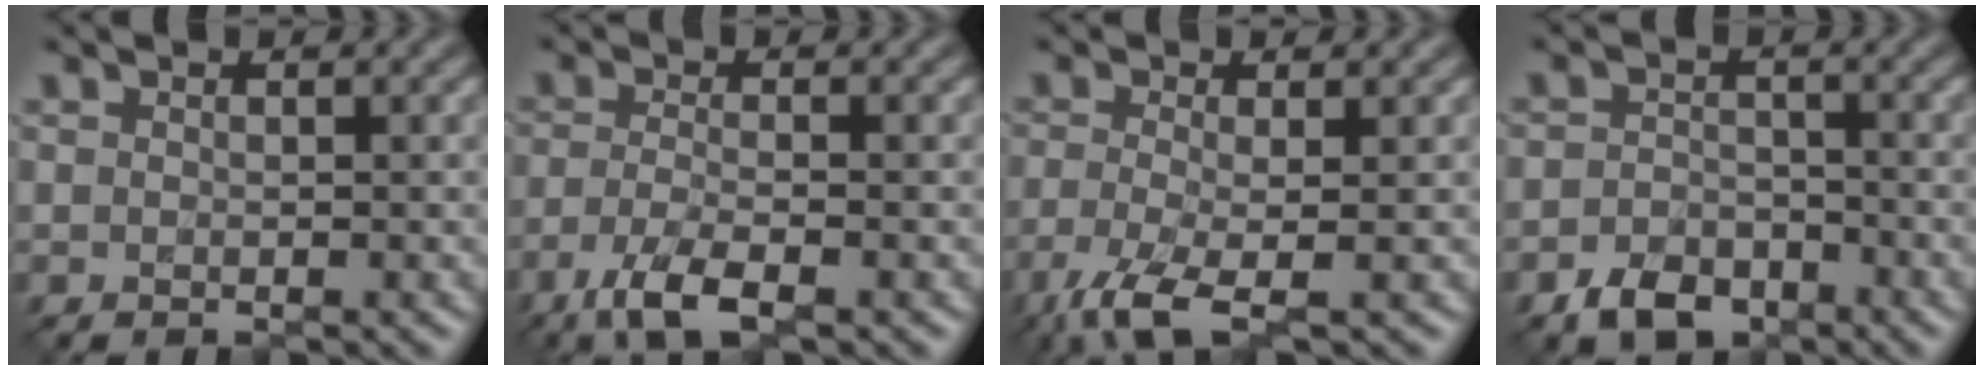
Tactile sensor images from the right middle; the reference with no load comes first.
{"total": 3.8, "force": [-2.5, 0.9, 2.8], "torque": [-0.068, 0.000, -0.055]}
{"total": 4.3, "force": [-2.4, 0.9, 3.5], "torque": [-0.082, -0.006, -0.056]}
{"total": 3.1, "force": [-2.3, 1.8, 0.9], "torque": [-0.021, 0.006, -0.049]}